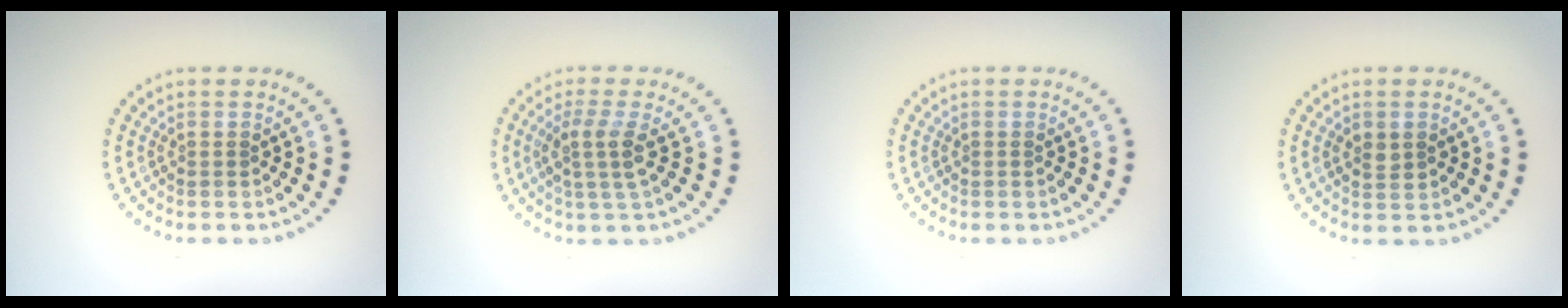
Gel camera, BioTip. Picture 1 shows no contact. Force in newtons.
{"total": 2.7, "press": 2.1, "slide": 1.6}
{"total": 0.0}
{"total": 1.6, "press": 1.6, "slide": 0.1}